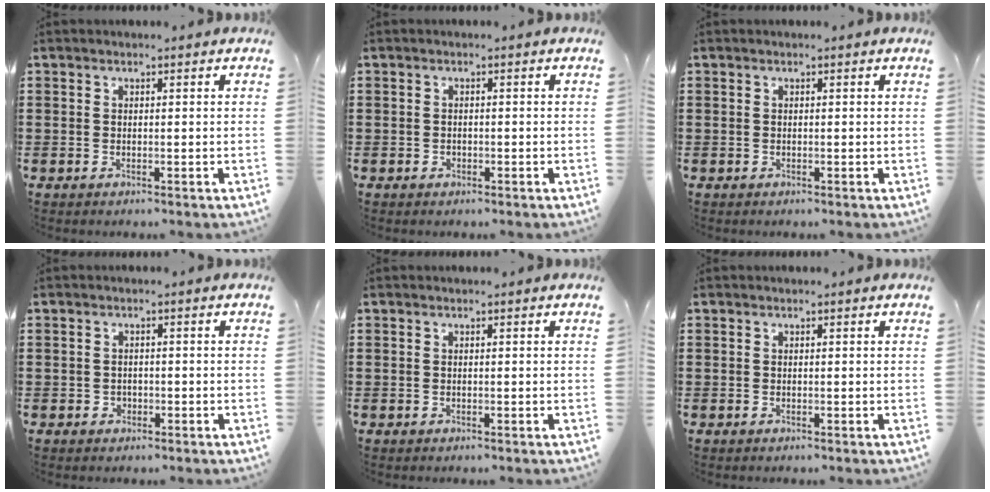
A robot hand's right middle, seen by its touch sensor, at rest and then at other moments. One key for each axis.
{"total": 0.6, "fx": -0.3, "fy": 0.6, "fz": 0.1, "tx": -0.003, "ty": 0.004, "tz": -0.008}
{"total": 0.0}
{"total": 0.9, "fx": -0.4, "fy": 0.8, "fz": 0.2, "tx": -0.006, "ty": 0.003, "tz": -0.010}
{"total": 0.0}
{"total": 0.0}